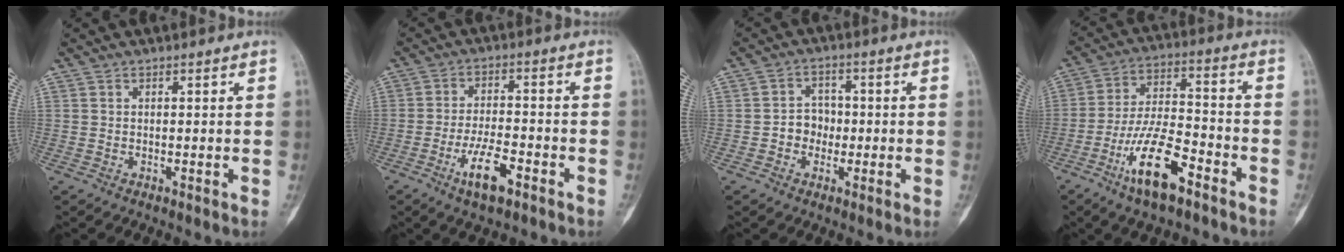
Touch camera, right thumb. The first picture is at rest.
{"total": 7.8, "force": [-4.0, 2.7, 6.1], "torque": [-0.113, 0.019, -0.068]}
{"total": 4.6, "force": [-0.9, 4.0, 1.9], "torque": [0.000, 0.015, -0.025]}
{"total": 13.6, "force": [-7.6, 4.7, 10.3], "torque": [-0.194, 0.051, -0.135]}